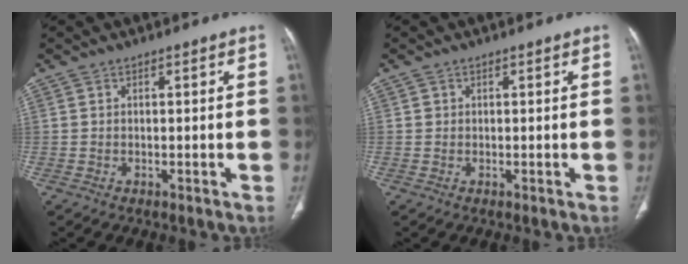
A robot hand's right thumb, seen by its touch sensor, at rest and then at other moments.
{"total": 0.6, "force": [0.2, 0.6, 0.0], "torque": [0.009, 0.005, 0.005]}